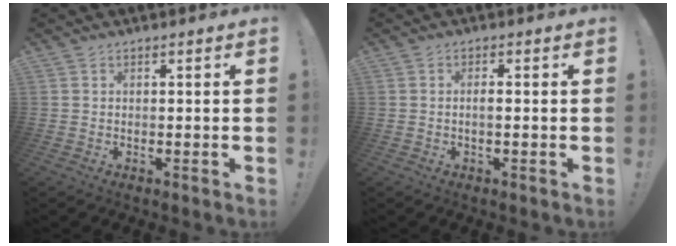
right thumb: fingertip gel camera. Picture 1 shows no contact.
{"total": 2.0, "force": [-0.6, 0.1, 1.9], "torque": [-0.032, 0.000, -0.012]}